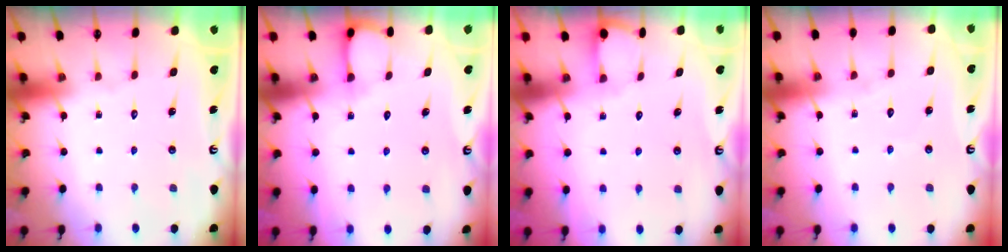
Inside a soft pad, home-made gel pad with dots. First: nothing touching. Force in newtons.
{"total": 3.2, "press": 3.1, "slide": 0.4}
{"total": 2.0, "press": 2.0, "slide": 0.2}
{"total": 2.9, "press": 2.9, "slide": 0.3}